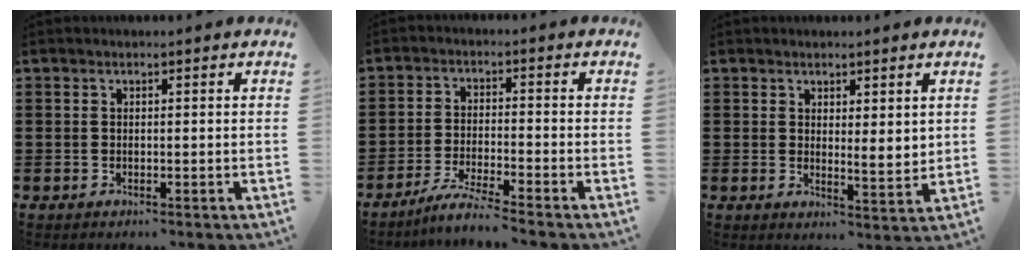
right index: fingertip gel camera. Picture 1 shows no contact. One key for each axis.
{"total": 4.3, "fx": -4.0, "fy": -0.6, "fz": 1.7, "tx": -0.043, "ty": -0.011, "tz": -0.081}
{"total": 2.7, "fx": 2.0, "fy": 1.0, "fz": 1.5, "tx": -0.025, "ty": -0.003, "tz": 0.036}